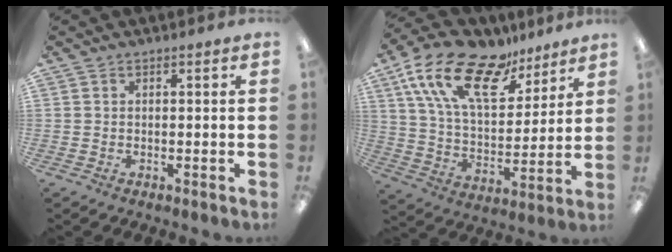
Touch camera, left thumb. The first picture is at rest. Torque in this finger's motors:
{"motor_torque": [0.51, 0.46, 1.45, -1.32, 0.45]}